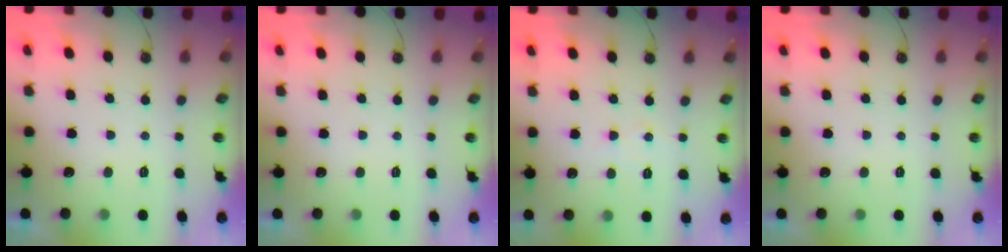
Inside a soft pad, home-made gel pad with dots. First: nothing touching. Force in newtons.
{"total": 0.0}
{"total": 5.6, "press": 5.5, "slide": 0.8}
{"total": 0.0}